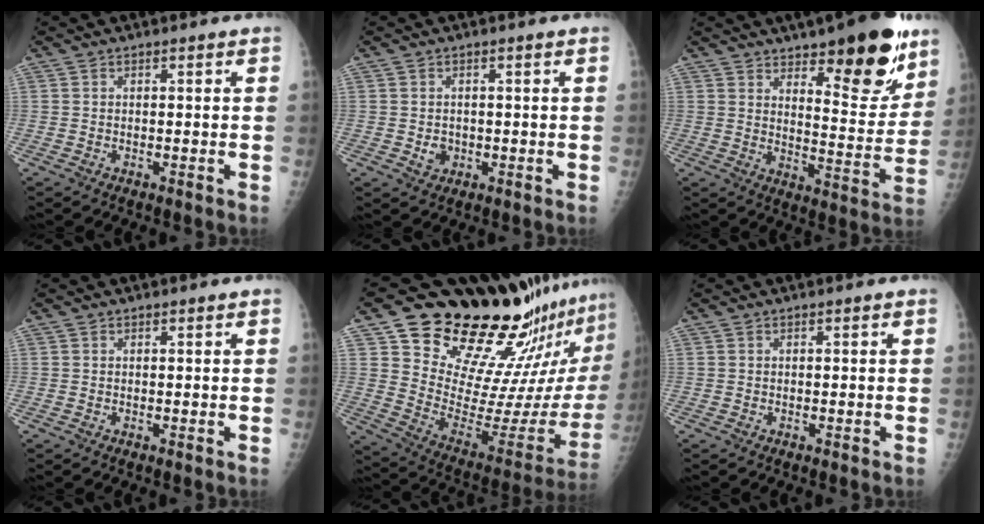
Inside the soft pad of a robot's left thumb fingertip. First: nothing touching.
{"total": 2.0, "force": [-0.3, 1.7, 1.0], "torque": [-0.009, 0.001, 0.001]}
{"total": 16.8, "force": [10.8, 5.8, 11.5], "torque": [-0.104, -0.074, 0.160]}
{"total": 0.0}
{"total": 28.1, "force": [22.6, 8.1, 14.6], "torque": [-0.187, -0.169, 0.333]}
{"total": 0.0}